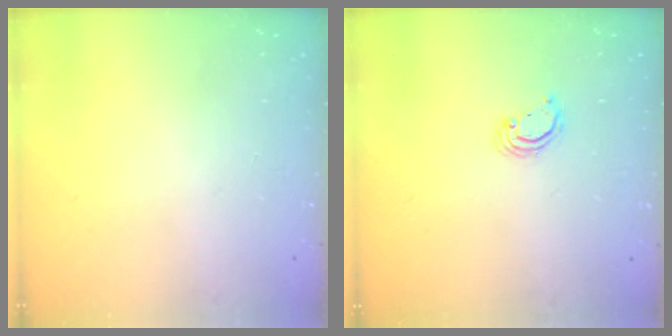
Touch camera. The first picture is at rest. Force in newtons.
{"total": 2.2, "press": 2.2, "slide": 0.2}